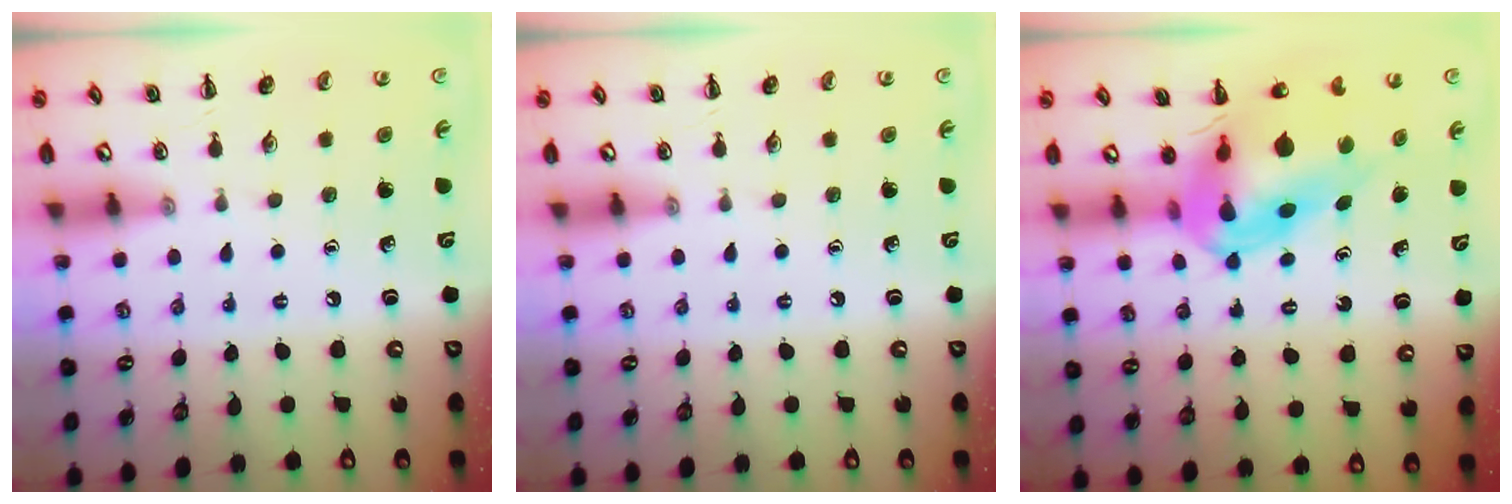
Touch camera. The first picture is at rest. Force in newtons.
{"total": 0.0}
{"total": 10.8, "press": 10.2, "slide": 3.4}